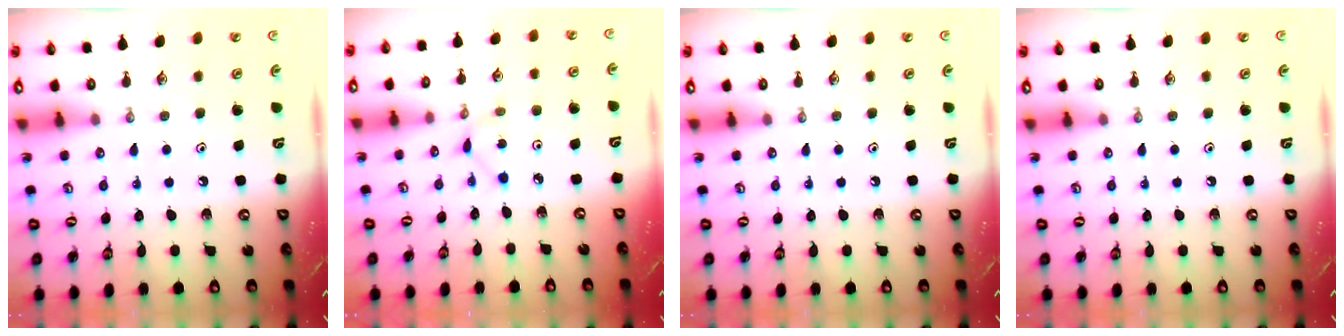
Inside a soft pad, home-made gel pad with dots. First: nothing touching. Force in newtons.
{"total": 1.7, "press": 1.6, "slide": 0.2}
{"total": 0.0}
{"total": 0.0}